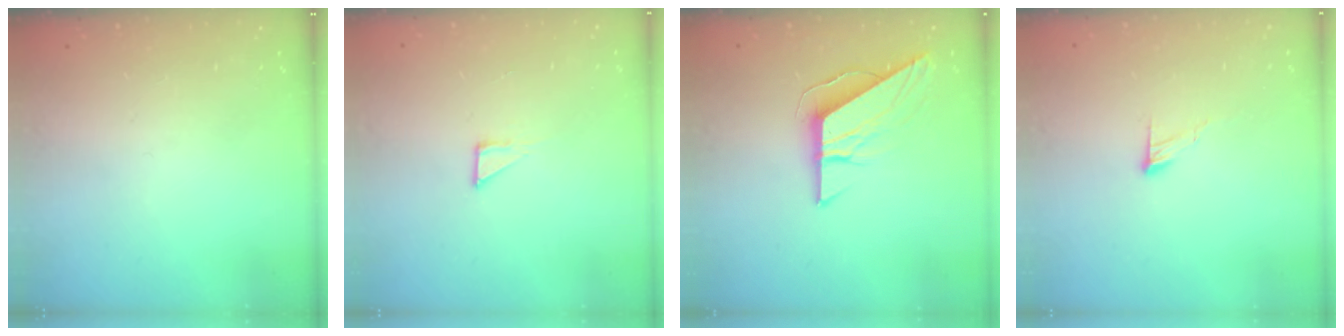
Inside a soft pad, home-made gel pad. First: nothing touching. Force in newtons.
{"total": 4.1, "press": 4.1, "slide": 0.3}
{"total": 9.1, "press": 9.1, "slide": 0.7}
{"total": 6.5, "press": 6.5, "slide": 0.5}